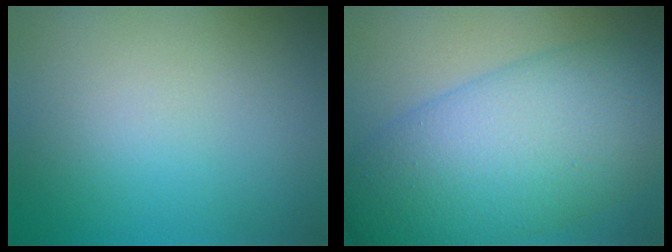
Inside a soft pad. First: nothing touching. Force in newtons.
{"total": 10.9, "press": 10.9, "slide": 0.1}